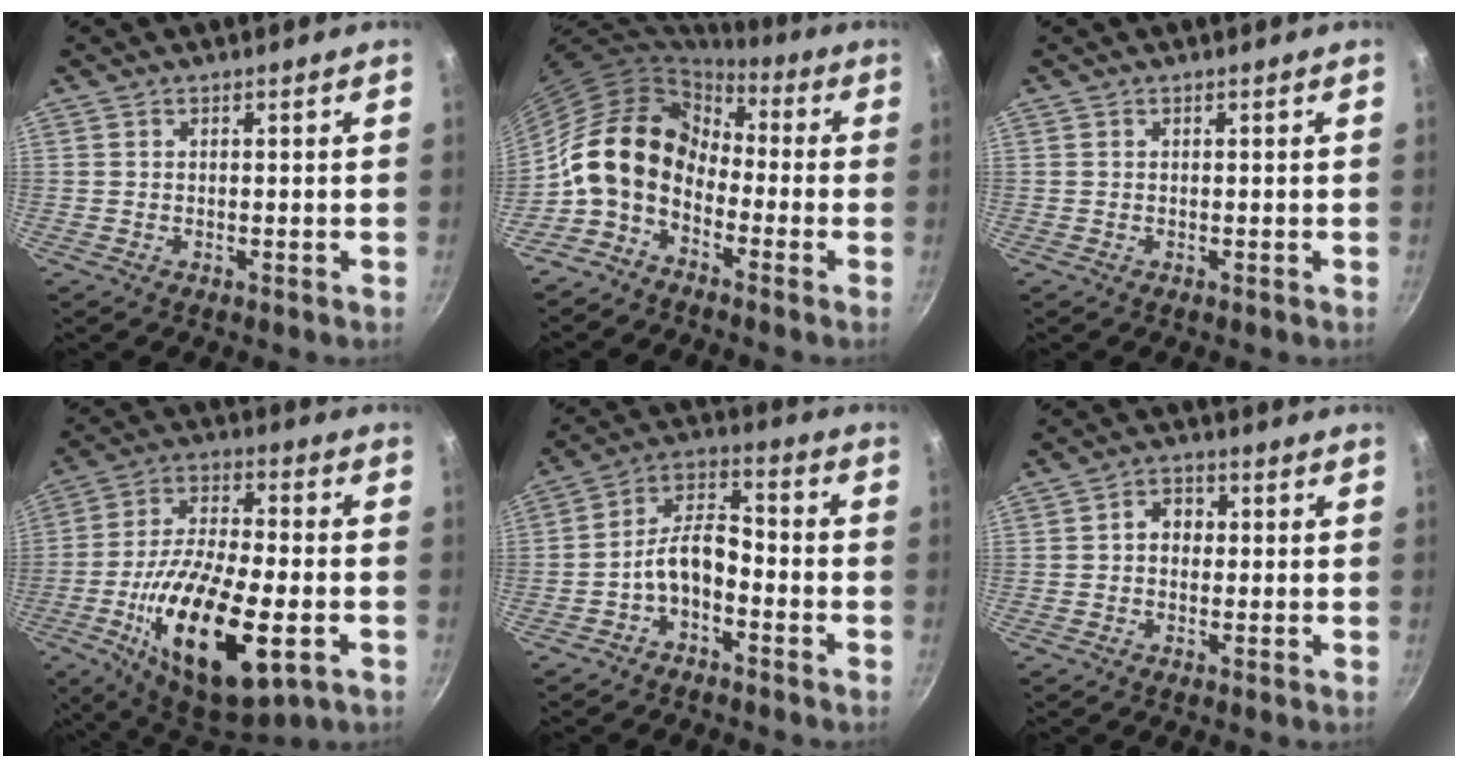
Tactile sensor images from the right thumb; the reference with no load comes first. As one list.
[{"total": 11.3, "force": [-1.8, 8.5, 7.3], "torque": [-0.105, 0.038, -0.051]}, {"total": 0.0}, {"total": 25.4, "force": [-7.9, 10.5, 21.8], "torque": [-0.371, 0.017, -0.127]}, {"total": 8.4, "force": [-3.6, 4.6, 5.9], "torque": [-0.097, 0.057, -0.074]}, {"total": 4.1, "force": [0.2, 3.4, 2.4], "torque": [-0.014, 0.010, -0.003]}]